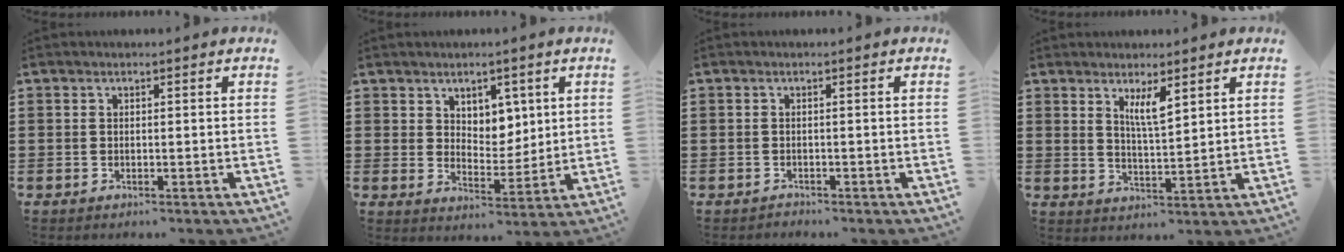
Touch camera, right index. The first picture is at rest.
{"total": 4.8, "force": [3.2, 3.4, 1.0], "torque": [-0.031, -0.001, 0.056]}
{"total": 0.9, "force": [-0.9, 0.1, 0.0], "torque": [-0.001, -0.001, -0.019]}
{"total": 4.2, "force": [2.5, 1.0, 3.3], "torque": [-0.071, 0.005, 0.042]}